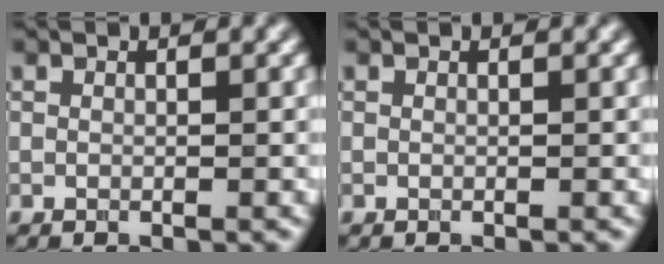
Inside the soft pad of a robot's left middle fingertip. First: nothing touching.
{"total": 0.0}